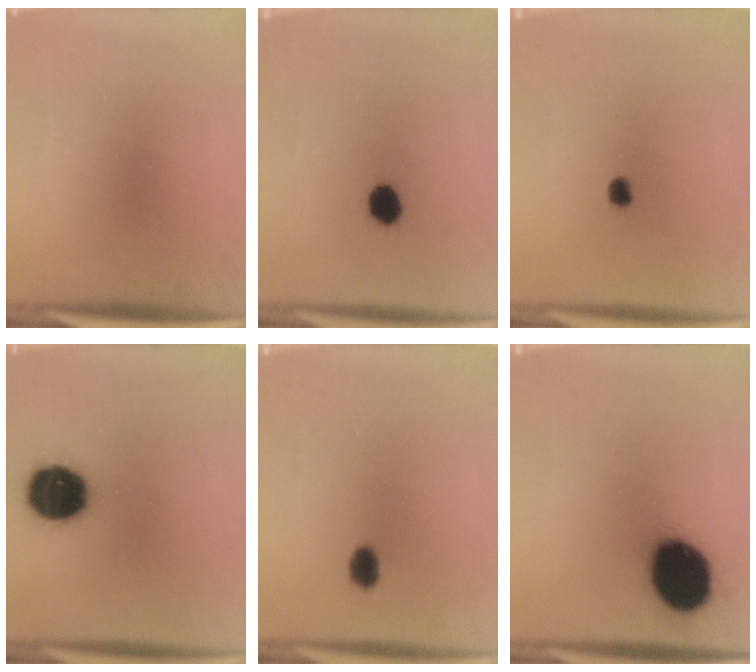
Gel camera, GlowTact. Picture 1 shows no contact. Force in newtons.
{"total": 4.4}
{"total": 1.9}
{"total": 16.3}
{"total": 2.8}
{"total": 19.7}